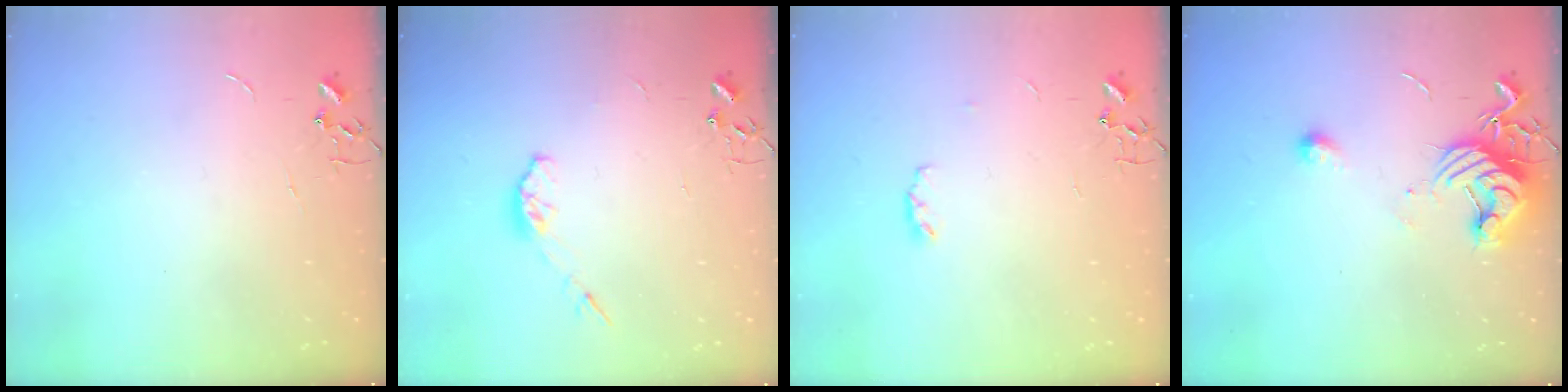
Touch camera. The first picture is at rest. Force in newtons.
{"total": 6.3, "press": 6.3, "slide": 0.6}
{"total": 3.7, "press": 3.7, "slide": 0.6}
{"total": 11.5, "press": 11.5, "slide": 0.6}